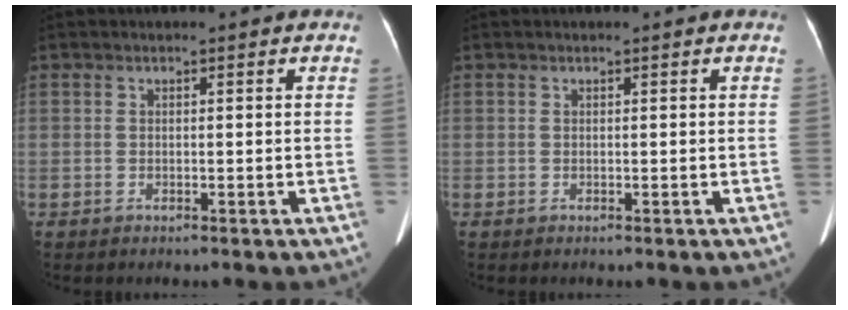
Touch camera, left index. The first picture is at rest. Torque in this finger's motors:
{"motor_torque": [0.02, 0.01, 0.00, 0.00]}